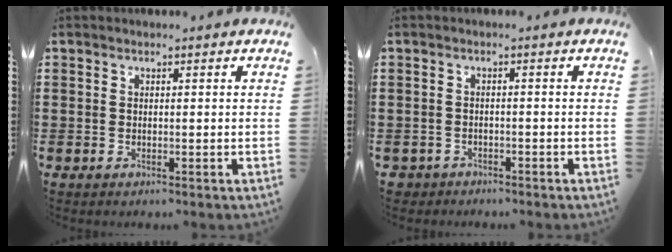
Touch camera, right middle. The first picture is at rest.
{"total": 1.7, "force": [-1.5, 0.7, -0.1], "torque": [-0.005, -0.001, -0.036]}